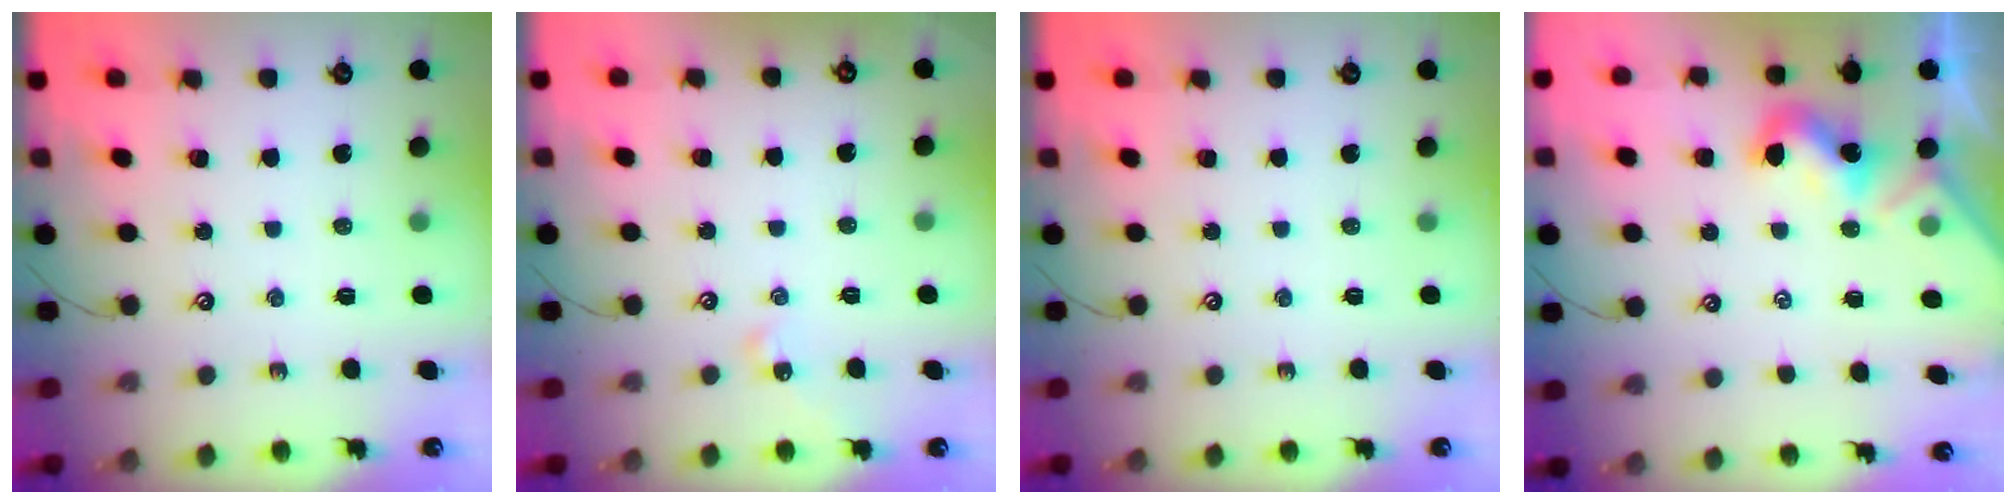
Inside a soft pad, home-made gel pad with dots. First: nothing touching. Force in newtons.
{"total": 4.5, "press": 4.4, "slide": 0.6}
{"total": 0.0}
{"total": 1.8, "press": 1.8, "slide": 0.5}